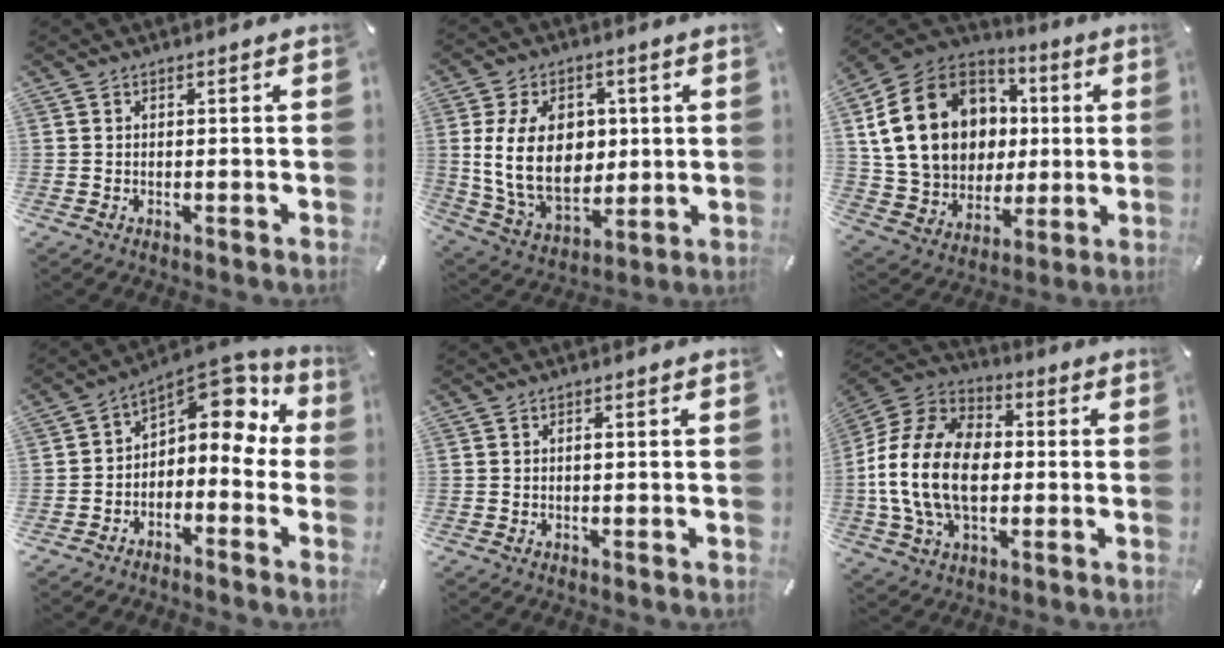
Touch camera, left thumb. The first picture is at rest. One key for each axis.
{"total": 17.8, "fx": 1.8, "fy": 12.8, "fz": 12.2, "tx": -0.250, "ty": -0.003, "tz": 0.032}
{"total": 21.4, "fx": 4.0, "fy": 17.4, "fz": 11.8, "tx": -0.228, "ty": 0.001, "tz": 0.084}
{"total": 9.0, "fx": 3.6, "fy": 5.9, "fz": 5.8, "tx": -0.074, "ty": -0.036, "tz": 0.062}
{"total": 0.8, "fx": 0.0, "fy": 0.3, "fz": 0.7, "tx": -0.014, "ty": 0.000, "tz": 0.000}
{"total": 18.6, "fx": -1.9, "fy": 13.3, "fz": 12.9, "tx": -0.287, "ty": 0.023, "tz": -0.035}